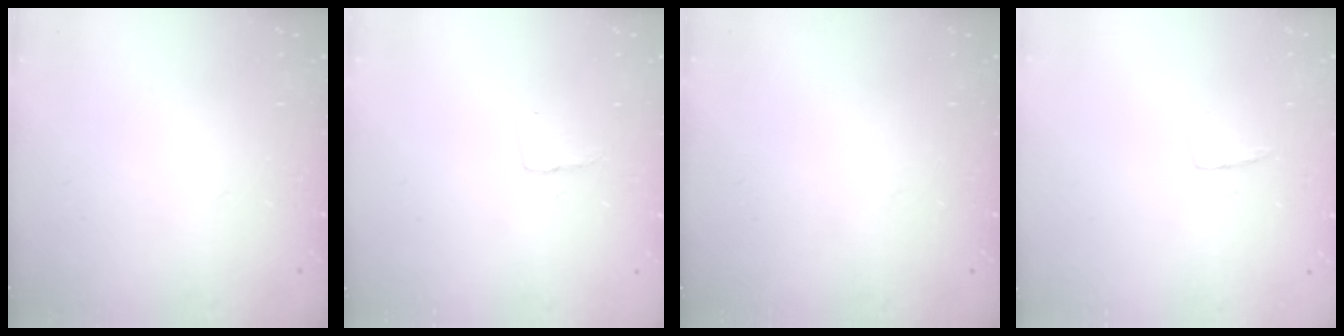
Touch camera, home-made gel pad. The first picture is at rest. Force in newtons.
{"total": 3.6, "press": 3.6, "slide": 0.4}
{"total": 0.0}
{"total": 3.3, "press": 3.3, "slide": 0.2}